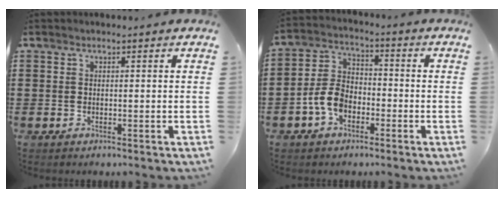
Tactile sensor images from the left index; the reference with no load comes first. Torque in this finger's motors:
{"motor_torque": [1.04, 0.22, 0.31, 0.12]}